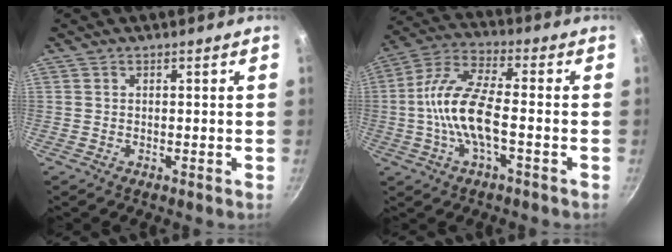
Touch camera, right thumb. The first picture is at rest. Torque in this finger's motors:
{"motor_torque": [2.07, 2.94, 2.00, -0.77, 0.61]}